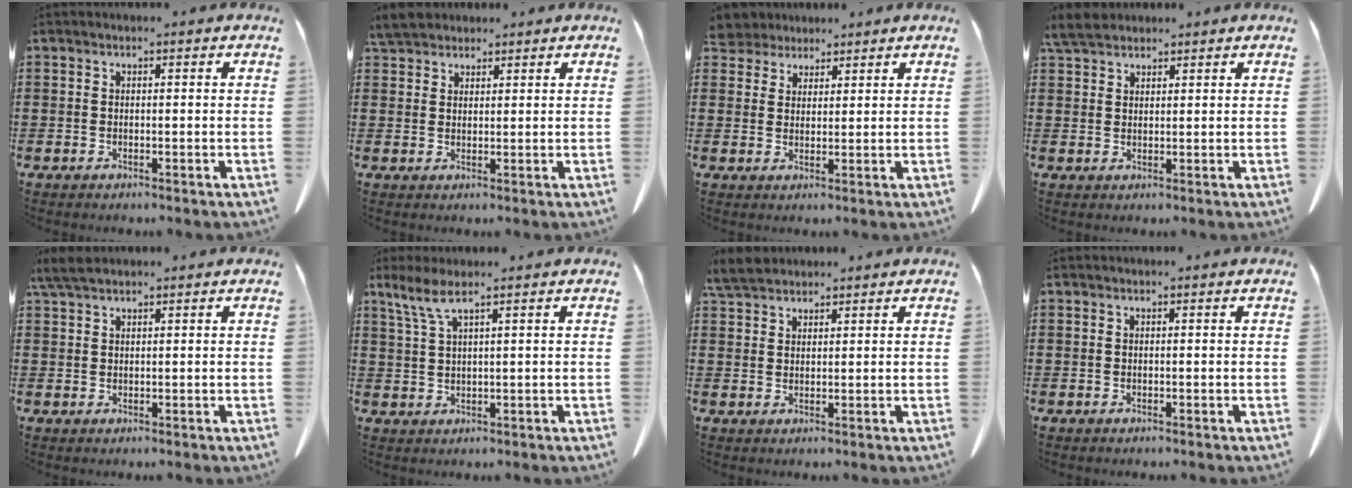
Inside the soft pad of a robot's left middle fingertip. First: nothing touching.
{"total": 4.1, "force": [3.7, 1.5, 1.0], "torque": [-0.032, 0.001, 0.072]}
{"total": 3.7, "force": [3.3, 1.6, 0.2], "torque": [-0.019, -0.004, 0.063]}
{"total": 3.6, "force": [3.2, 1.2, 1.3], "torque": [-0.035, 0.002, 0.062]}
{"total": 2.7, "force": [2.1, 0.6, 1.5], "torque": [-0.036, 0.005, 0.041]}
{"total": 3.8, "force": [2.3, 0.4, 3.1], "torque": [-0.074, -0.002, 0.039]}
{"total": 3.8, "force": [3.4, 1.1, 1.2], "torque": [-0.035, 0.002, 0.066]}
{"total": 0.0}